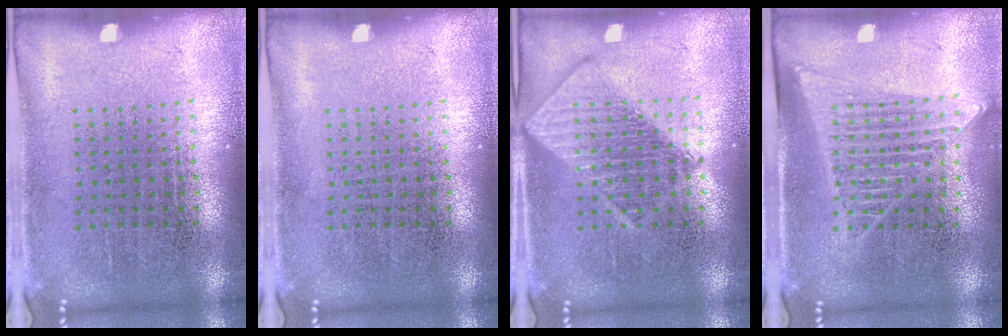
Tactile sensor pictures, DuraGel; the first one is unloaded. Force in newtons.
{"total": 0.0}
{"total": 2.9, "press": 2.9, "slide": 0.4}
{"total": 1.5, "press": 1.3, "slide": 0.6}